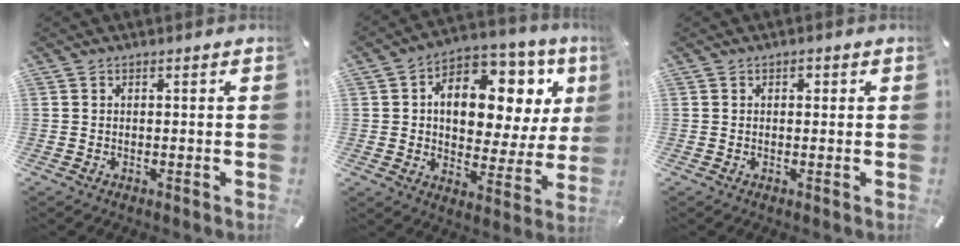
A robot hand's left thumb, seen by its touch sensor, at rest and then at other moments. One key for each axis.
{"total": 15.2, "fx": 5.5, "fy": 9.5, "fz": 10.5, "tx": -0.163, "ty": -0.034, "tz": 0.094}
{"total": 1.0, "fx": 0.3, "fy": 0.9, "fz": 0.5, "tx": -0.003, "ty": 0.002, "tz": 0.002}